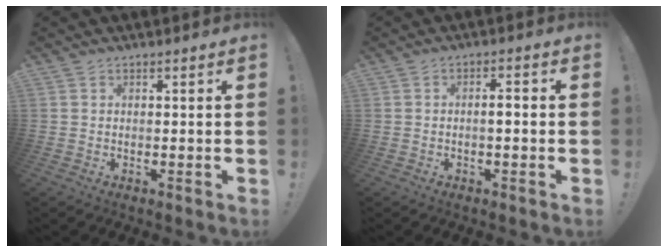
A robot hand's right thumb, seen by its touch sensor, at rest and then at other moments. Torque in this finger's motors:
{"motor_torque": [0.17, -0.55, 0.00, 0.19, 0.06]}